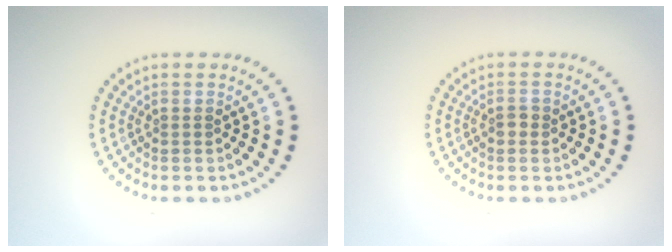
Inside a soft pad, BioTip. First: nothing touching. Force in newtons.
{"total": 1.0, "press": 1.0, "slide": 0.0}